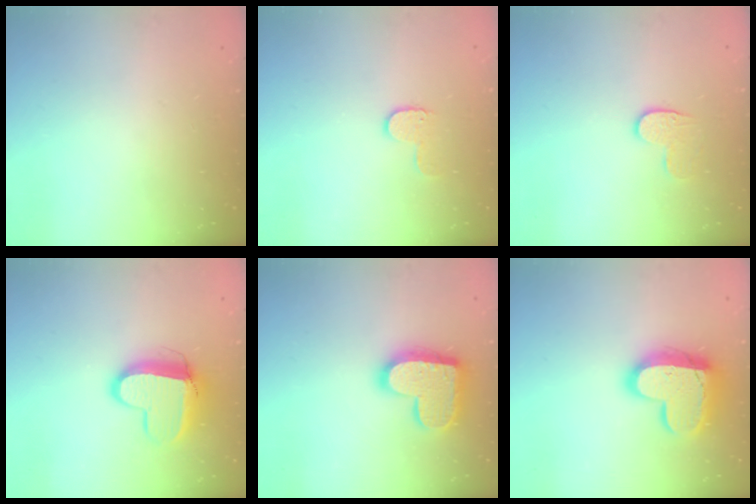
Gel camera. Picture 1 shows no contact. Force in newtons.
{"total": 7.2, "press": 7.2, "slide": 0.4}
{"total": 7.0, "press": 6.9, "slide": 0.6}
{"total": 11.2, "press": 11.2, "slide": 0.9}
{"total": 16.3, "press": 16.3, "slide": 1.3}
{"total": 17.3, "press": 17.2, "slide": 1.4}